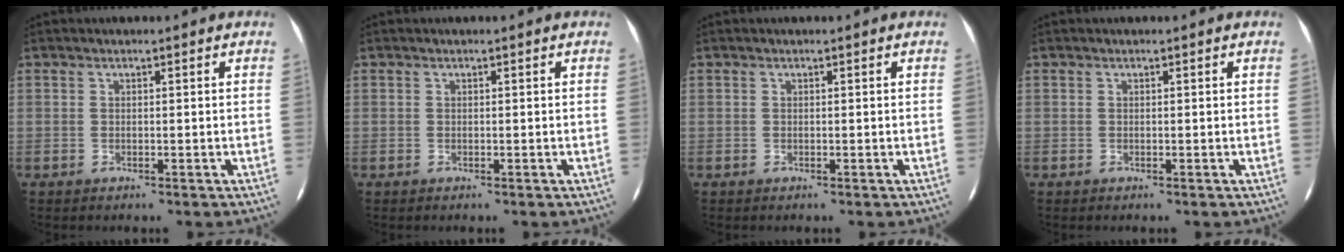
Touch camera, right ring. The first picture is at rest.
{"total": 0.0}
{"total": 0.0}
{"total": 0.0}